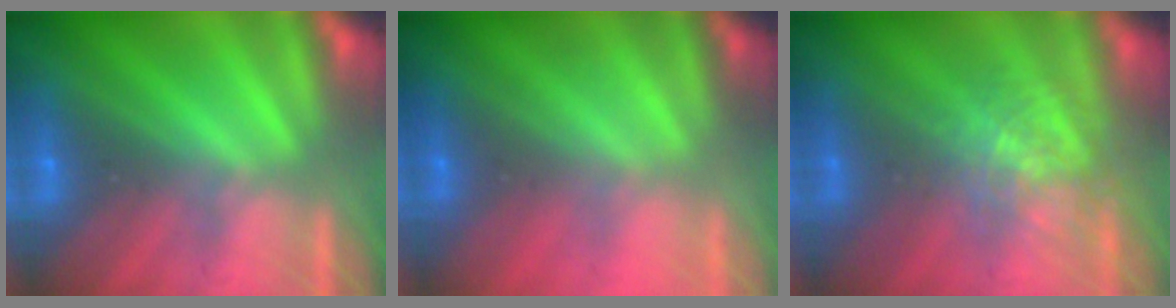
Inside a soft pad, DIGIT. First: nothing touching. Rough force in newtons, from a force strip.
{"total": 2.0}
{"total": 2.7}